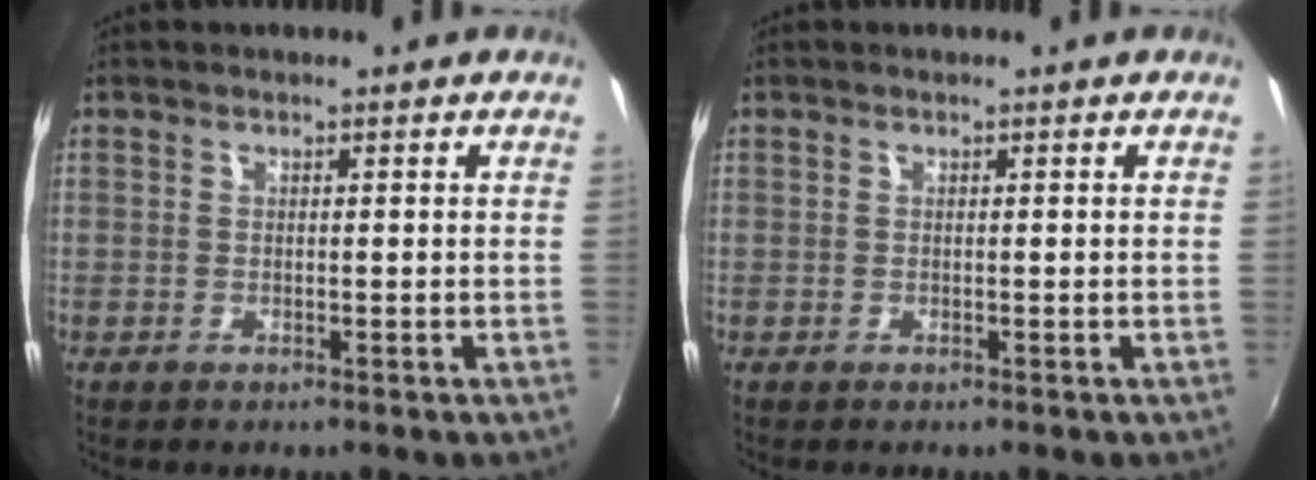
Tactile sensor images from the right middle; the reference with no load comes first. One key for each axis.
{"total": 0.0}